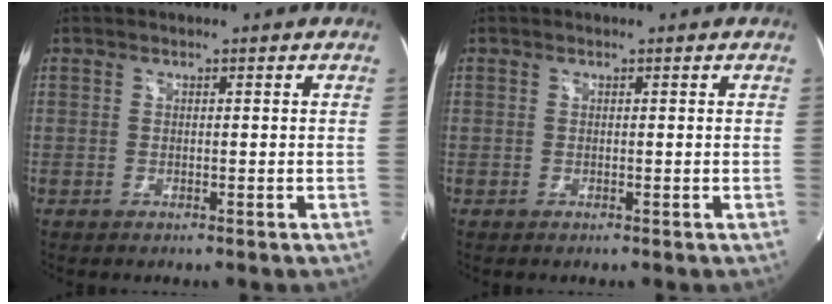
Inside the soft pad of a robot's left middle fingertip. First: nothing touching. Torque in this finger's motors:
{"motor_torque": [-0.02, -0.01, 0.01, 0.00]}